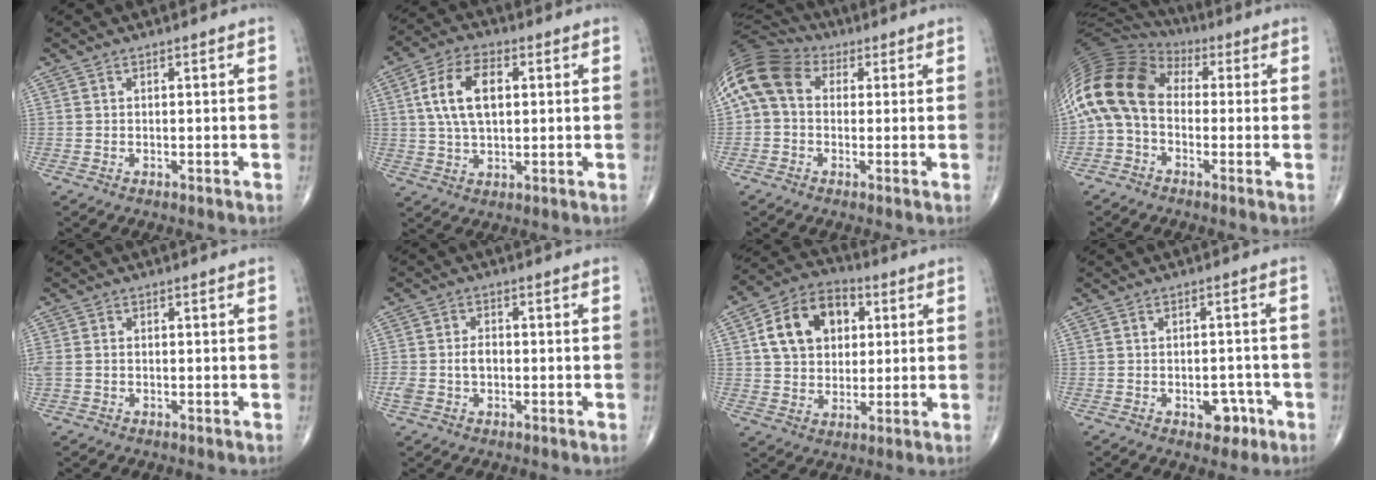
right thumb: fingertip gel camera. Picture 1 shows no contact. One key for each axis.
{"total": 11.2, "fx": 2.3, "fy": 6.2, "fz": 9.0, "tx": -0.160, "ty": 0.007, "tz": 0.039}
{"total": 12.2, "fx": 2.0, "fy": 9.0, "fz": 7.9, "tx": -0.153, "ty": 0.037, "tz": 0.026}
{"total": 15.5, "fx": -0.2, "fy": 10.9, "fz": 11.1, "tx": -0.220, "ty": 0.045, "tz": -0.017}
{"total": 3.3, "fx": -0.3, "fy": 2.5, "fz": 2.1, "tx": -0.067, "ty": 0.011, "tz": -0.001}
{"total": 4.4, "fx": -0.6, "fy": 3.1, "fz": 3.1, "tx": -0.065, "ty": 0.014, "tz": -0.008}
{"total": 14.3, "fx": 3.7, "fy": 10.4, "fz": 9.0, "tx": -0.125, "ty": 0.007, "tz": 0.057}
{"total": 4.5, "fx": -2.1, "fy": 2.9, "fz": 2.9, "tx": -0.016, "ty": 0.014, "tz": -0.024}